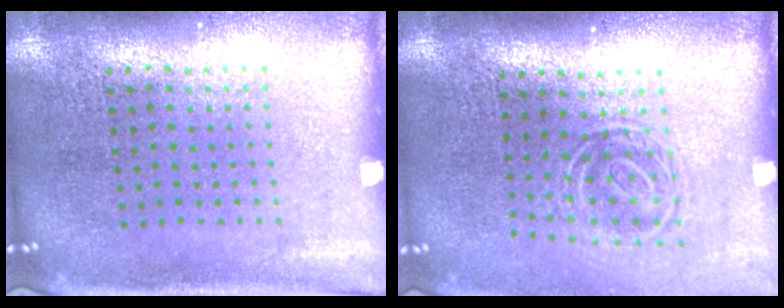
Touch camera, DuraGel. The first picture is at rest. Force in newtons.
{"total": 1.6, "press": 1.1, "slide": 1.2}